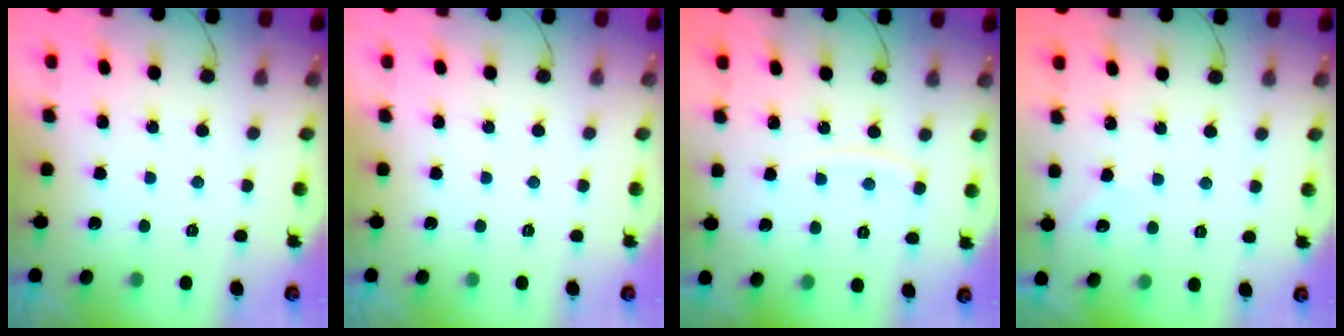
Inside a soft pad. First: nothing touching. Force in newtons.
{"total": 0.0}
{"total": 4.3, "press": 4.3, "slide": 0.4}
{"total": 2.2, "press": 2.2, "slide": 0.4}